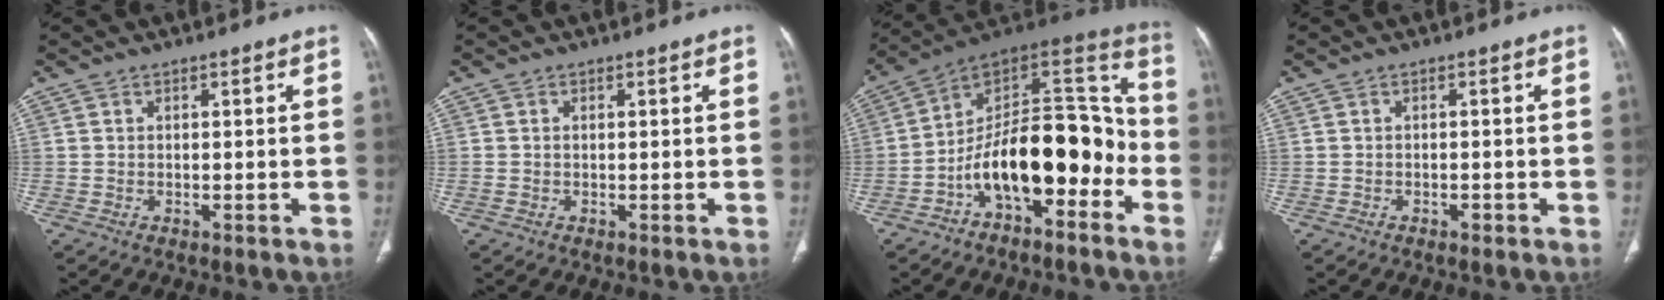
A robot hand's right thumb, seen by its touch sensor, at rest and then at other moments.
{"total": 0.5, "force": [0.0, 0.4, 0.3], "torque": [-0.010, 0.005, 0.003]}
{"total": 20.3, "force": [-7.3, 10.6, 15.7], "torque": [-0.207, 0.099, -0.114]}
{"total": 1.2, "force": [-0.7, 0.6, 0.8], "torque": [-0.014, 0.004, -0.012]}